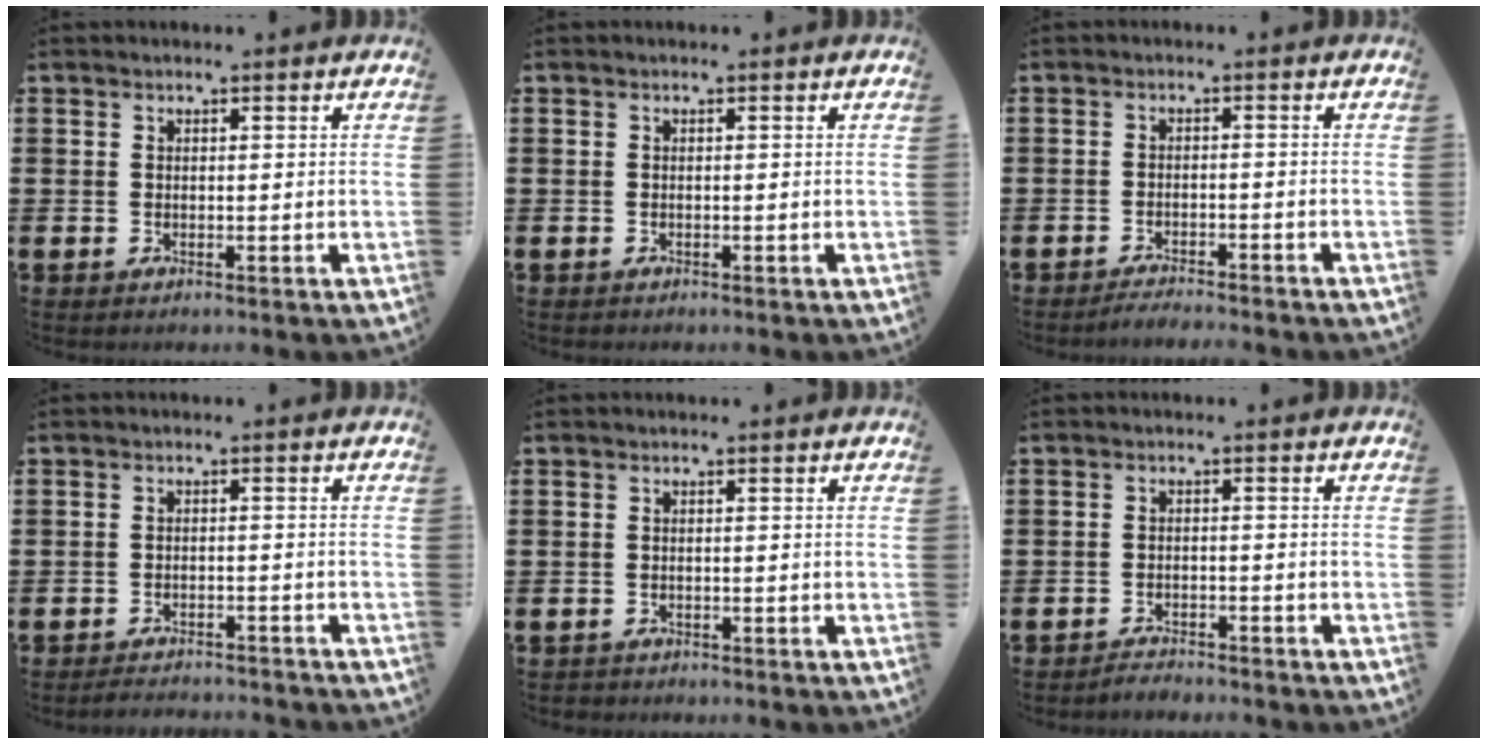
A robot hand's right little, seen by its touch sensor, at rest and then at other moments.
{"total": 0.0}
{"total": 1.7, "force": [-1.7, -0.1, 0.1], "torque": [-0.004, 0.005, -0.035]}
{"total": 2.0, "force": [-2.0, -0.1, 0.0], "torque": [-0.004, 0.003, -0.042]}
{"total": 0.5, "force": [-0.5, 0.2, -0.1], "torque": [-0.001, 0.001, -0.011]}
{"total": 1.8, "force": [-1.8, 0.0, -0.2], "torque": [-0.003, 0.005, -0.039]}